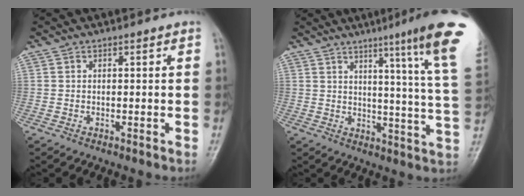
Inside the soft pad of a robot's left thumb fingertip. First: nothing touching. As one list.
[{"total": 18.0, "force": [10.9, -0.3, 14.4], "torque": [-0.173, -0.064, 0.123]}]